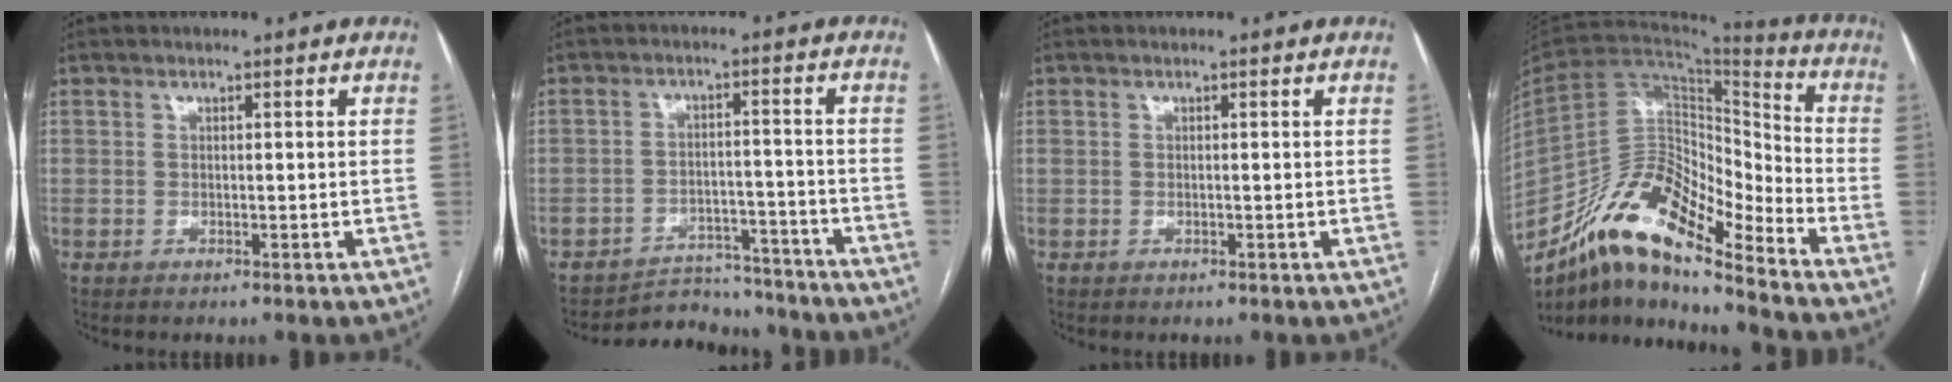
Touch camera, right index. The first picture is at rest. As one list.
[{"total": 9.7, "force": [-9.3, 2.7, -0.2], "torque": [0.017, 0.021, -0.131]}, {"total": 0.0}, {"total": 15.5, "force": [-11.8, 4.1, 9.2], "torque": [-0.161, 0.040, -0.210]}]